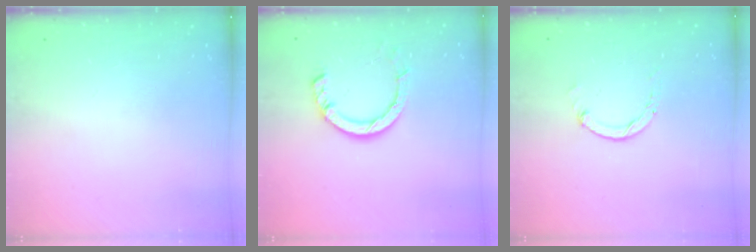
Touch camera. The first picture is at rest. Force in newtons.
{"total": 8.0, "press": 7.9, "slide": 0.9}
{"total": 1.2, "press": 1.2, "slide": 0.3}